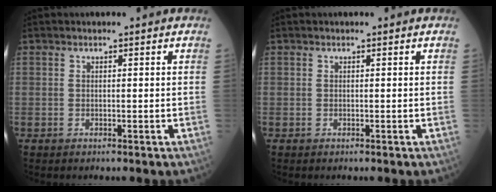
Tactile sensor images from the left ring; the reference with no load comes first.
{"total": 0.0}